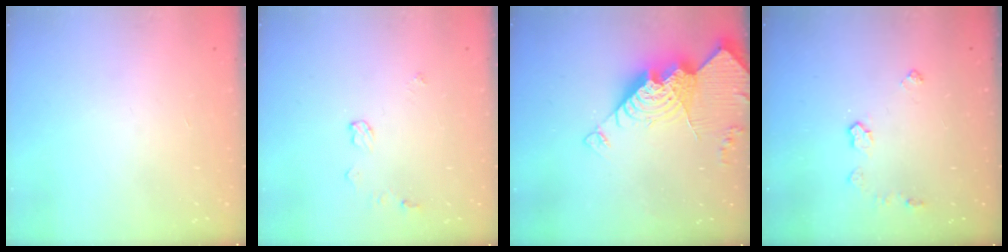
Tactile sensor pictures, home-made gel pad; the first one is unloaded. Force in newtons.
{"total": 5.7, "press": 5.6, "slide": 0.6}
{"total": 20.8, "press": 20.6, "slide": 2.1}
{"total": 4.9, "press": 4.9, "slide": 0.0}